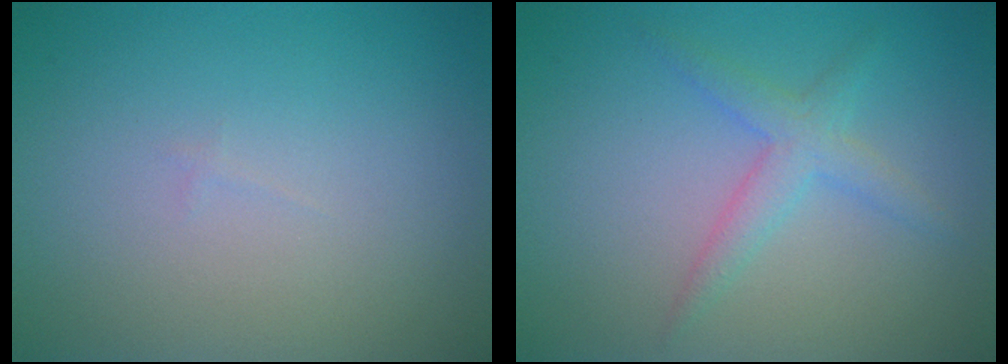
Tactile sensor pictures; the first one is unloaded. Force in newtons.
{"total": 2.4, "press": 2.4, "slide": 0.1}